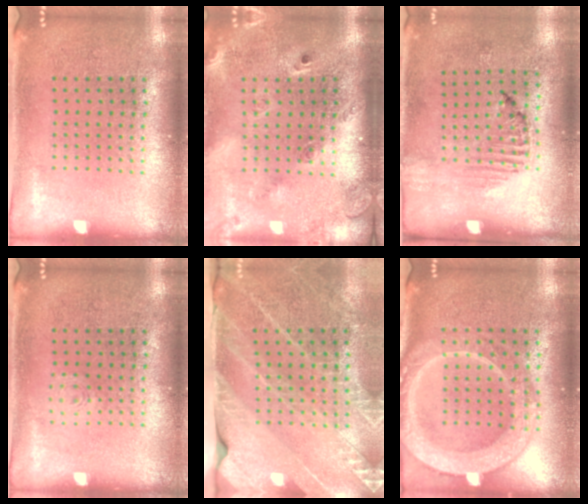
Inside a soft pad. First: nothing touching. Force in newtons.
{"total": 2.5, "press": 1.8, "slide": 1.7}
{"total": 1.2, "press": 1.2, "slide": 0.4}
{"total": 0.8, "press": 0.8, "slide": 0.2}
{"total": 2.7, "press": 2.6, "slide": 0.7}
{"total": 4.0, "press": 4.0, "slide": 0.4}